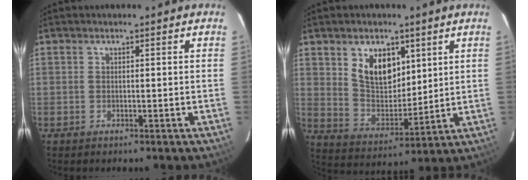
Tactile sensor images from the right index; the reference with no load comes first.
{"total": 10.8, "force": [5.0, 6.8, 6.8], "torque": [-0.117, 0.005, 0.104]}